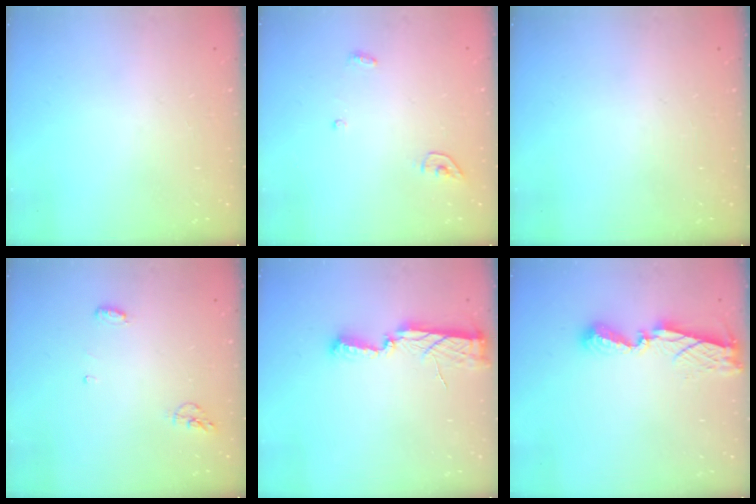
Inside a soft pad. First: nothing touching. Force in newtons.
{"total": 3.5, "press": 3.5, "slide": 0.1}
{"total": 0.0}
{"total": 4.8, "press": 4.7, "slide": 1.0}
{"total": 9.3, "press": 8.1, "slide": 4.6}
{"total": 7.5, "press": 7.5, "slide": 0.5}